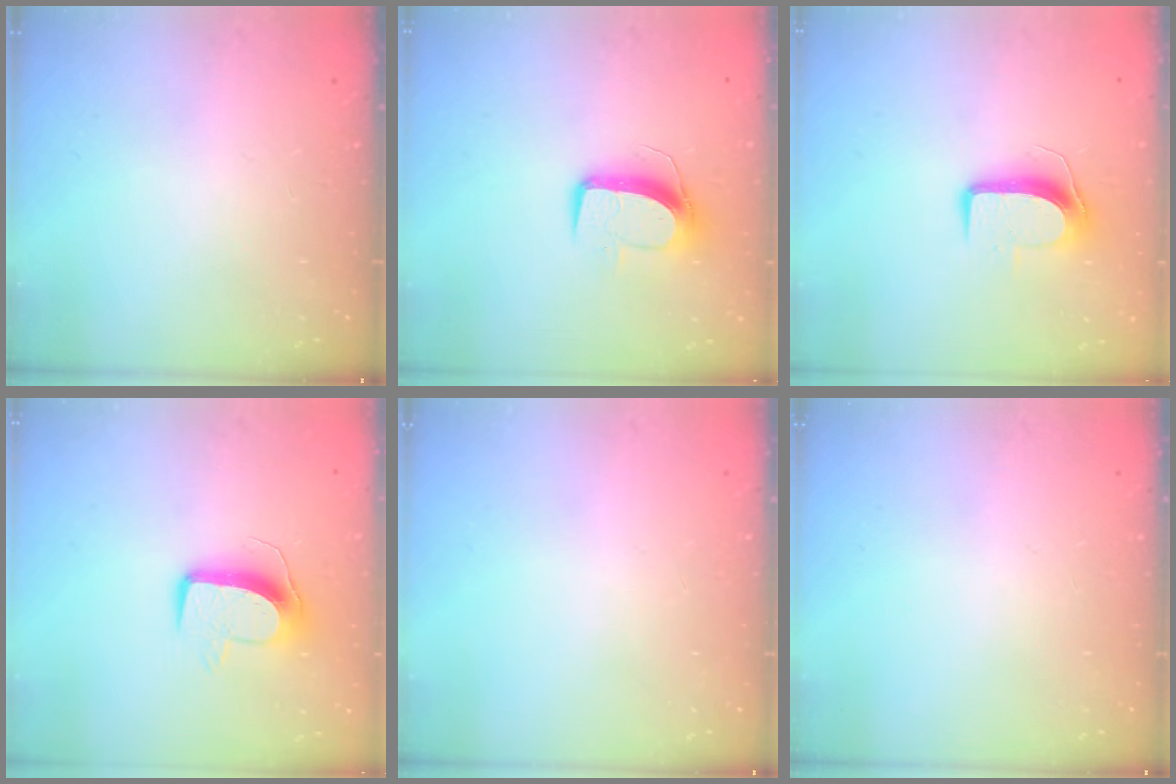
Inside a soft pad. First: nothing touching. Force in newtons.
{"total": 10.5, "press": 10.5, "slide": 0.8}
{"total": 9.5, "press": 9.5, "slide": 0.3}
{"total": 10.4, "press": 10.3, "slide": 0.8}
{"total": 0.0}
{"total": 0.0}